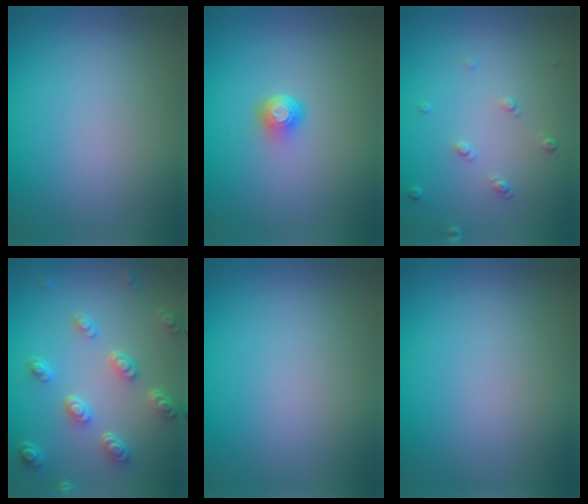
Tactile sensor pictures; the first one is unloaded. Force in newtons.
{"total": 1.9, "press": 1.3, "slide": 1.4}
{"total": 1.1, "press": 0.8, "slide": 0.8}
{"total": 4.8, "press": 3.6, "slide": 3.1}
{"total": 0.0}
{"total": 0.0}